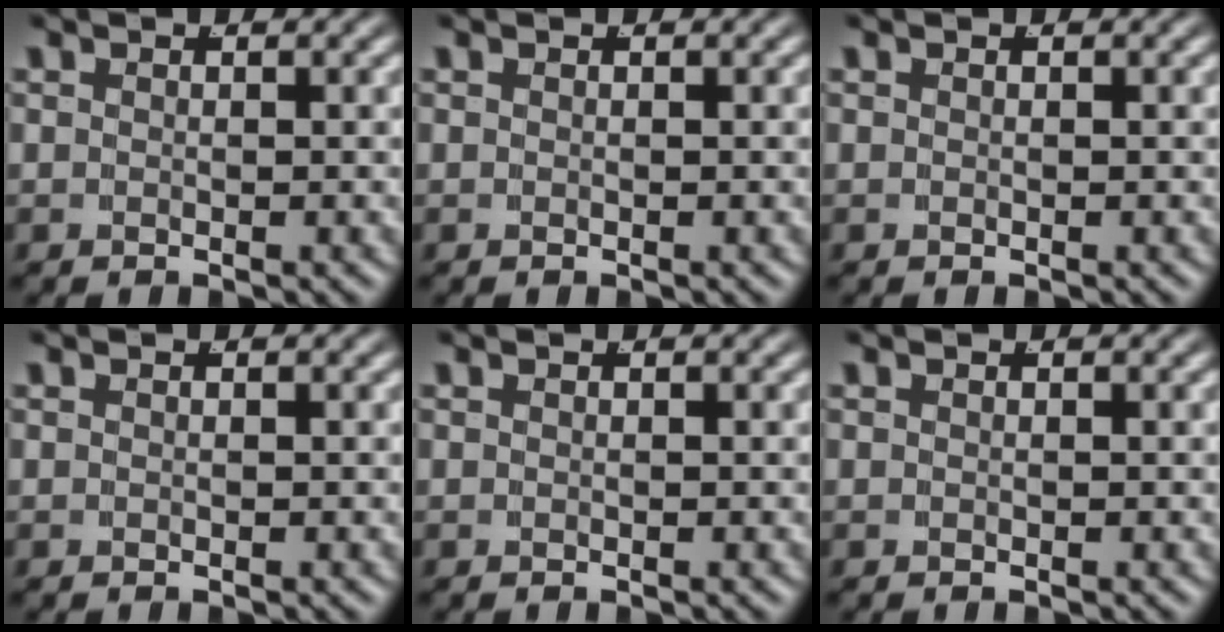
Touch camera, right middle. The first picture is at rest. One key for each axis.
{"total": 0.0}
{"total": 0.0}
{"total": 0.0}
{"total": 0.0}
{"total": 0.0}